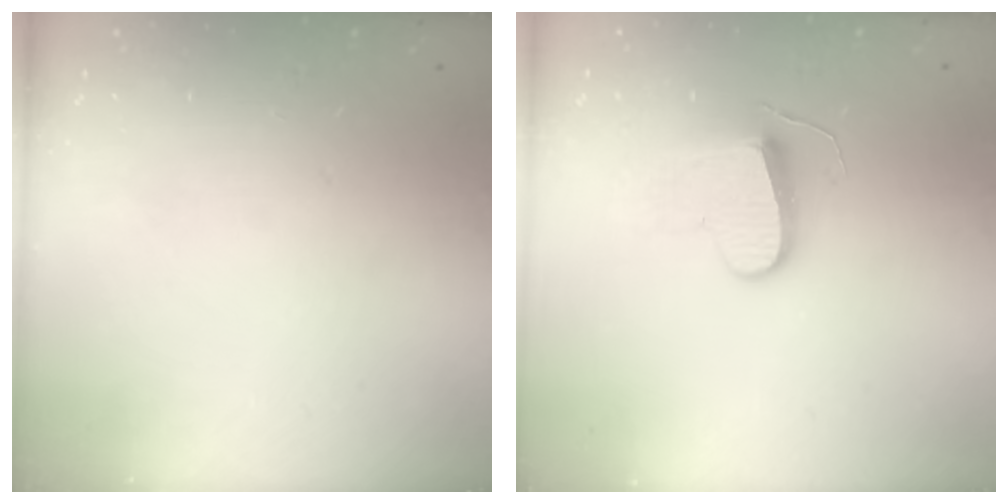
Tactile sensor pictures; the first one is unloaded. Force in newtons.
{"total": 9.2, "press": 9.2, "slide": 0.5}